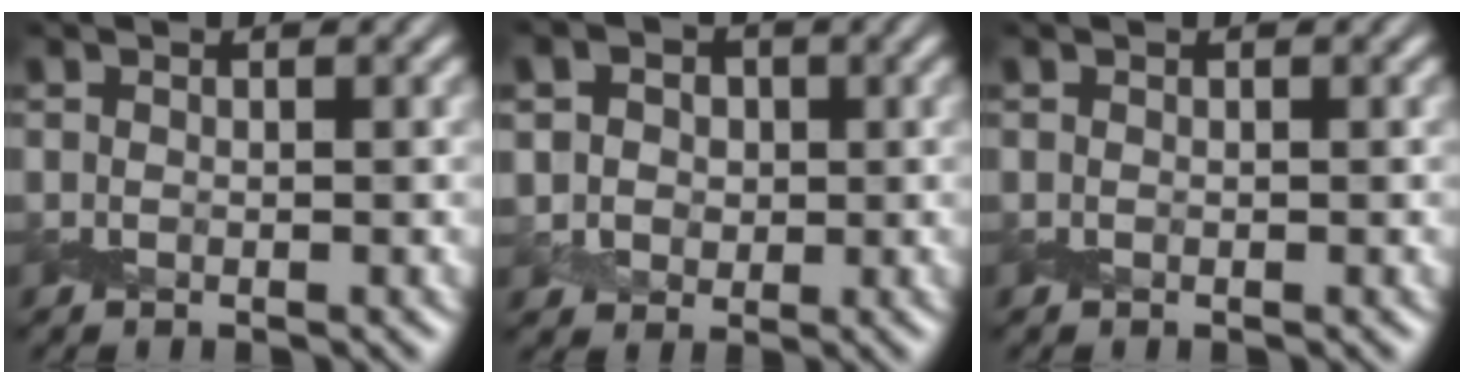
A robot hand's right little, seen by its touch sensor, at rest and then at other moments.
{"total": 4.9, "force": [1.3, 4.1, 2.1], "torque": [-0.036, 0.015, 0.007]}
{"total": 0.0}